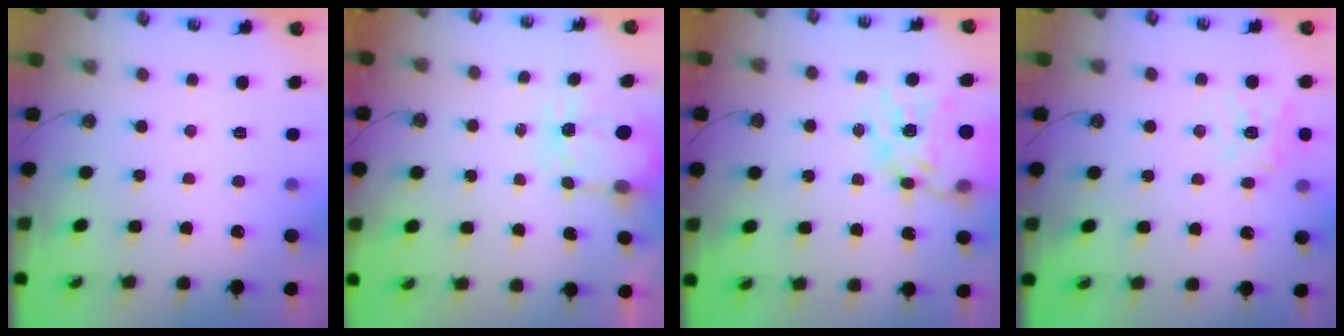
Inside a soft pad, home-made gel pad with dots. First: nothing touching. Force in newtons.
{"total": 3.7, "press": 3.7, "slide": 0.6}
{"total": 22.2, "press": 22.0, "slide": 2.1}
{"total": 12.6, "press": 12.5, "slide": 1.6}